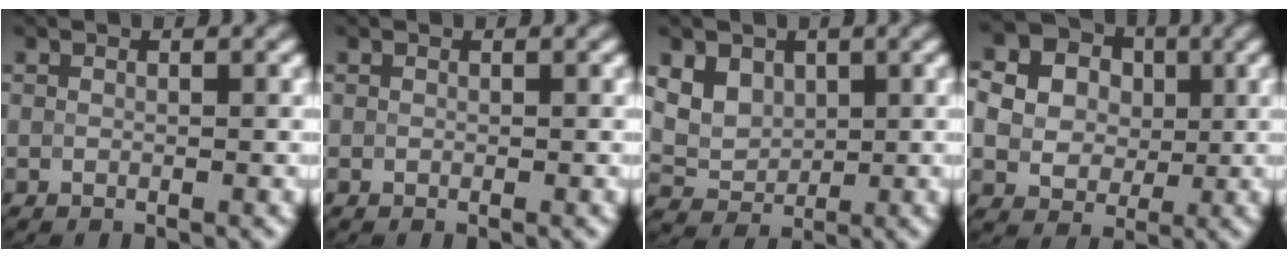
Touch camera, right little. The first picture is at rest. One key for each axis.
{"total": 0.0}
{"total": 5.2, "fx": 2.4, "fy": 3.9, "fz": 2.5, "tx": -0.039, "ty": 0.014, "tz": 0.045}
{"total": 11.7, "fx": 2.1, "fy": 10.5, "fz": 4.8, "tx": -0.131, "ty": 0.030, "tz": 0.016}